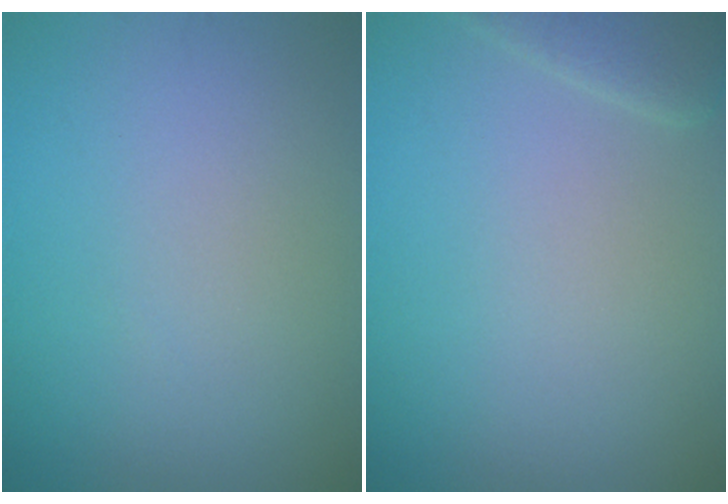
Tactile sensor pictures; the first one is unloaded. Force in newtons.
{"total": 2.2, "press": 2.2, "slide": 0.3}